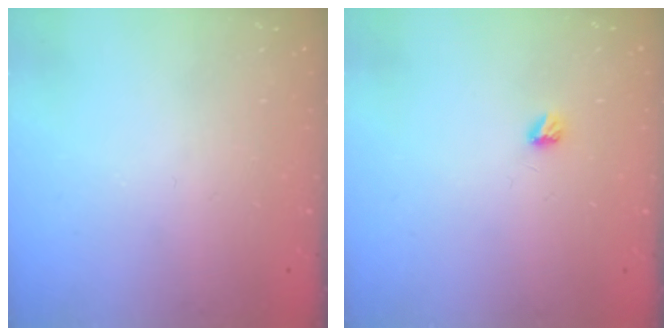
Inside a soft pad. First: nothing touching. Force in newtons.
{"total": 3.3, "press": 3.3, "slide": 0.4}